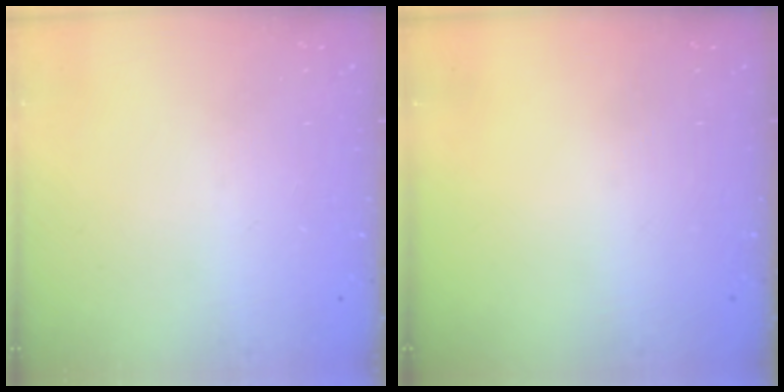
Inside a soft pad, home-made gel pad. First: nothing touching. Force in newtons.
{"total": 0.0}